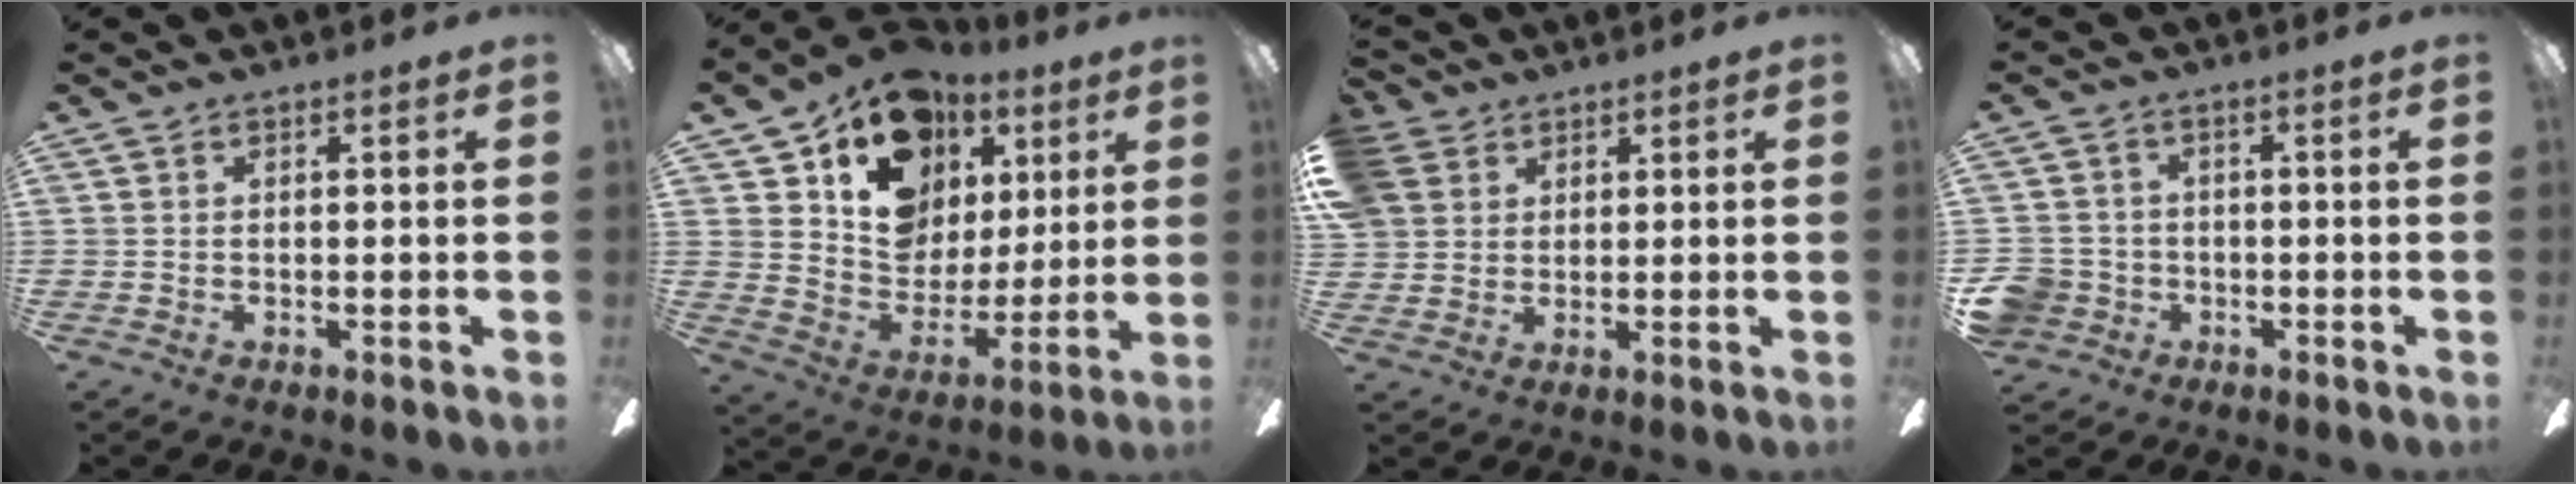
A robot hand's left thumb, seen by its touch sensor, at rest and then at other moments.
{"total": 16.9, "force": [10.2, 11.9, 6.2], "torque": [-0.117, -0.057, 0.191]}
{"total": 6.9, "force": [3.7, 5.6, 1.4], "torque": [-0.042, 0.002, 0.076]}
{"total": 5.8, "force": [-1.6, 5.4, 1.4], "torque": [-0.059, 0.014, -0.031]}